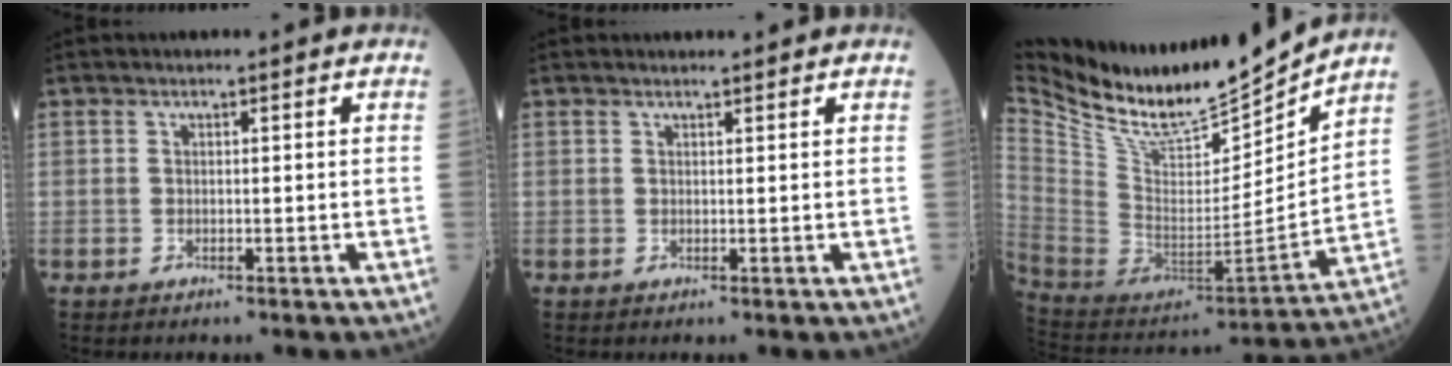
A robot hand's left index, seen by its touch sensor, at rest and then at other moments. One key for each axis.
{"total": 1.5, "fx": 1.5, "fy": 0.0, "fz": 0.3, "tx": -0.005, "ty": 0.007, "tz": 0.022}
{"total": 21.8, "fx": 19.2, "fy": 3.3, "fz": 9.8, "tx": -0.198, "ty": -0.038, "tz": 0.340}